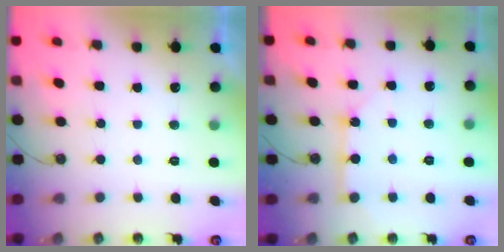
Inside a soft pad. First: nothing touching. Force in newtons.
{"total": 4.8, "press": 4.8, "slide": 0.5}